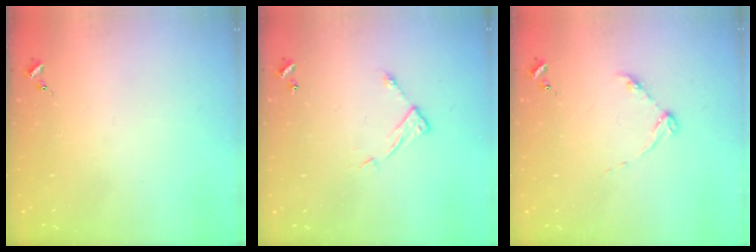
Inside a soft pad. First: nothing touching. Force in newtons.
{"total": 6.4, "press": 6.4, "slide": 0.3}
{"total": 3.3, "press": 3.3, "slide": 0.5}